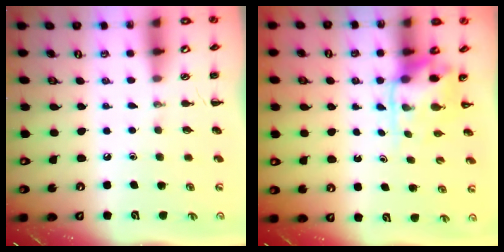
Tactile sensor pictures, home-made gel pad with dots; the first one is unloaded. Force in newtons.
{"total": 3.9, "press": 3.8, "slide": 0.7}